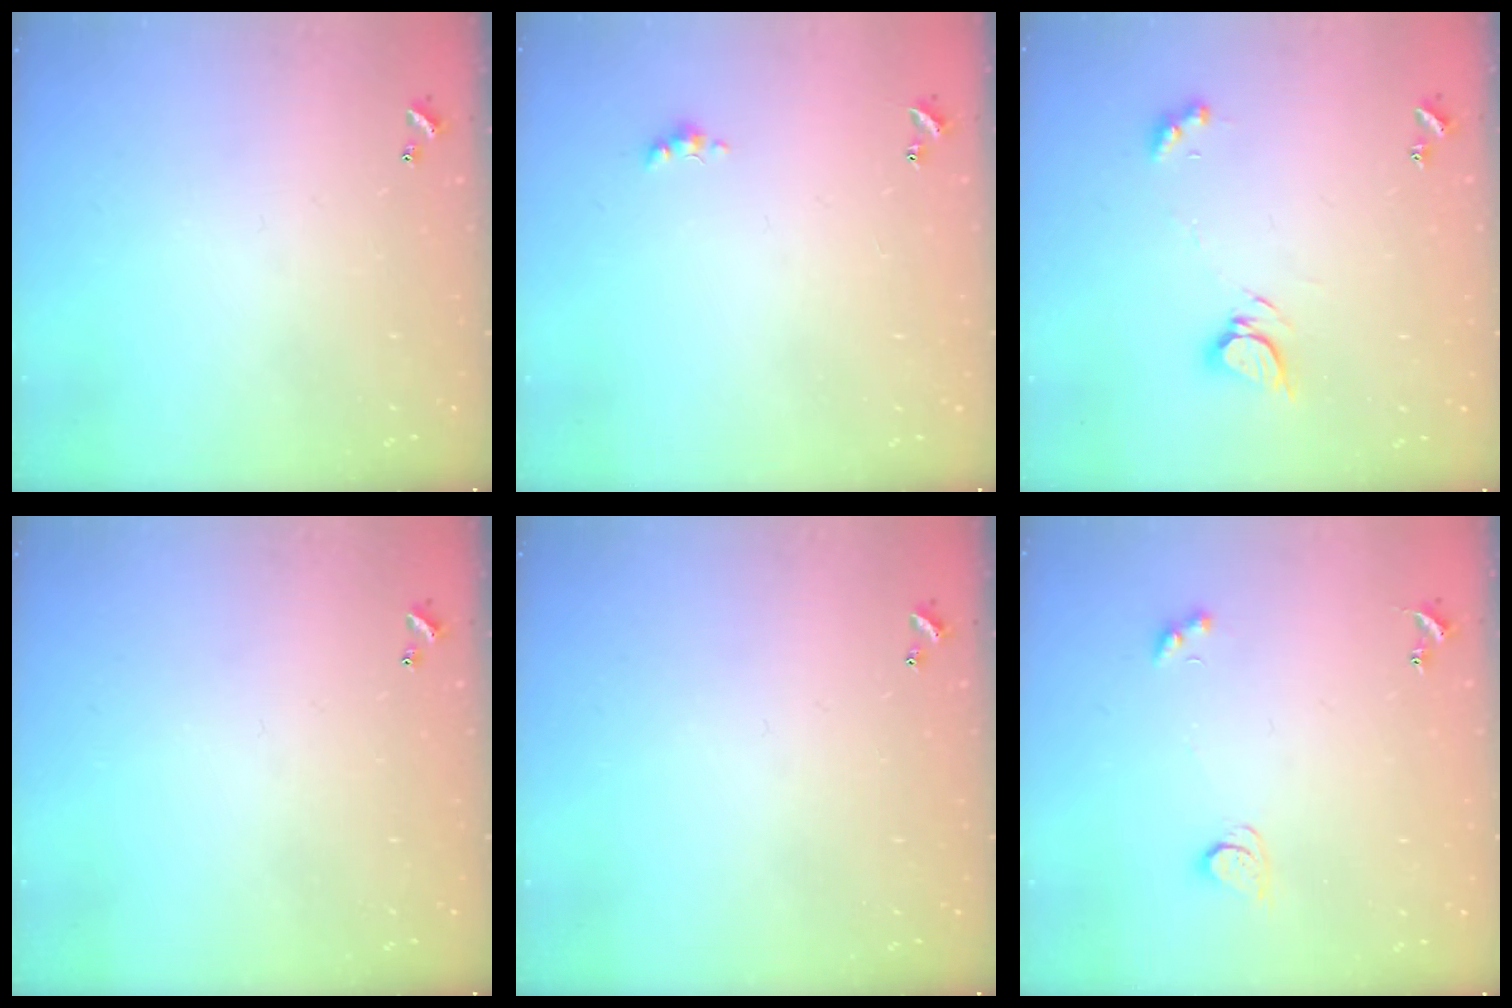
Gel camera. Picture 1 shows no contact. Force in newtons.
{"total": 1.4, "press": 1.3, "slide": 0.4}
{"total": 7.3, "press": 7.3, "slide": 0.6}
{"total": 0.0}
{"total": 0.0}
{"total": 3.5, "press": 3.4, "slide": 0.5}